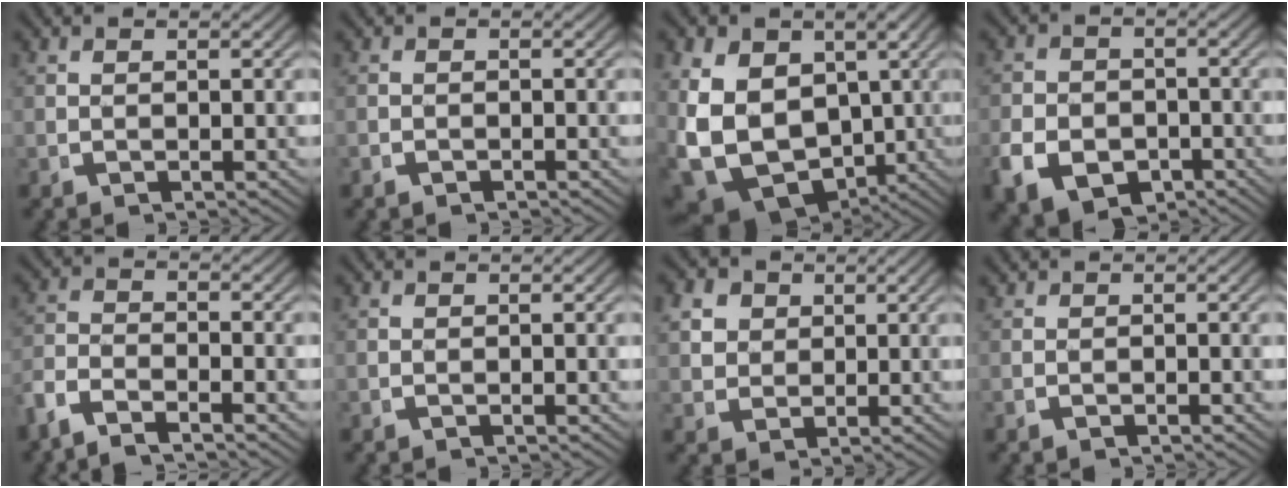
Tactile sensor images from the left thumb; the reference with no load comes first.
{"total": 0.7, "force": [-0.6, 0.3, 0.0], "torque": [-0.003, -0.005, -0.010]}
{"total": 14.9, "force": [-2.0, 11.7, 9.1], "torque": [-0.232, -0.073, -0.006]}
{"total": 6.3, "force": [-2.9, 4.6, 3.1], "torque": [-0.053, -0.025, -0.042]}
{"total": 3.3, "force": [-2.4, 1.6, 1.6], "torque": [-0.041, -0.003, -0.046]}
{"total": 0.0}
{"total": 4.8, "force": [1.7, 3.9, 2.1], "torque": [-0.056, -0.012, 0.040]}
{"total": 0.5, "force": [0.1, 0.5, 0.2], "torque": [-0.007, -0.003, 0.004]}